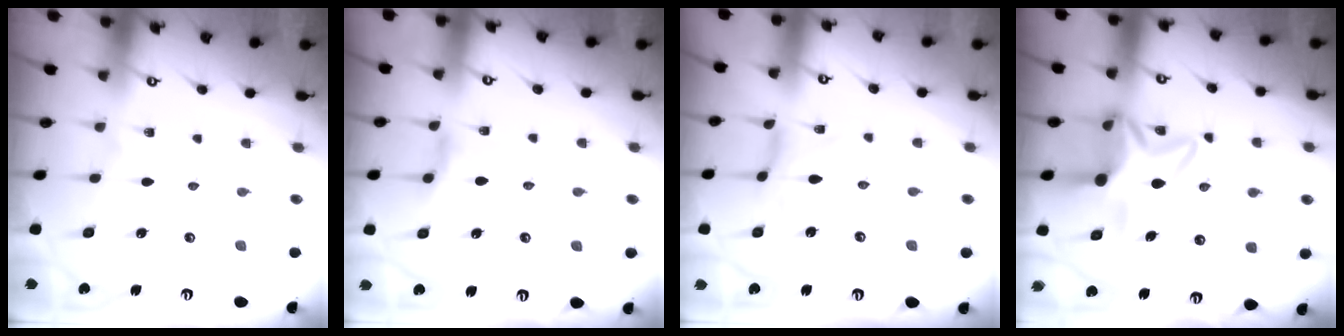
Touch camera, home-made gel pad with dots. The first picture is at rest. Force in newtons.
{"total": 3.6, "press": 3.6, "slide": 0.6}
{"total": 0.0}
{"total": 10.2, "press": 10.1, "slide": 1.3}